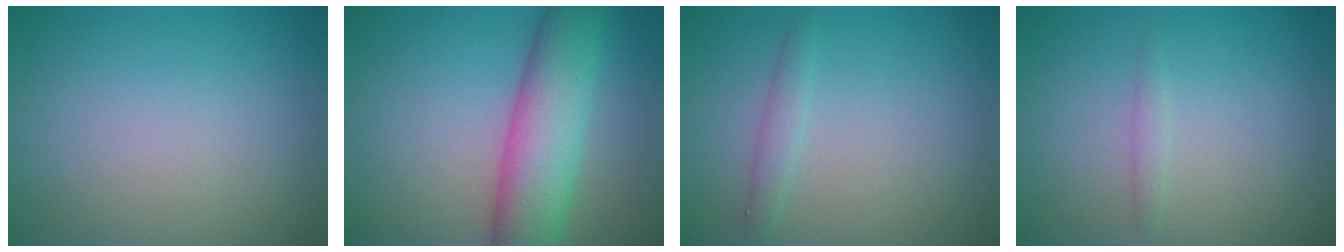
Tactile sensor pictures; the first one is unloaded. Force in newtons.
{"total": 8.0, "press": 8.0, "slide": 0.3}
{"total": 1.4, "press": 1.4, "slide": 0.1}
{"total": 0.8, "press": 0.8, "slide": 0.1}